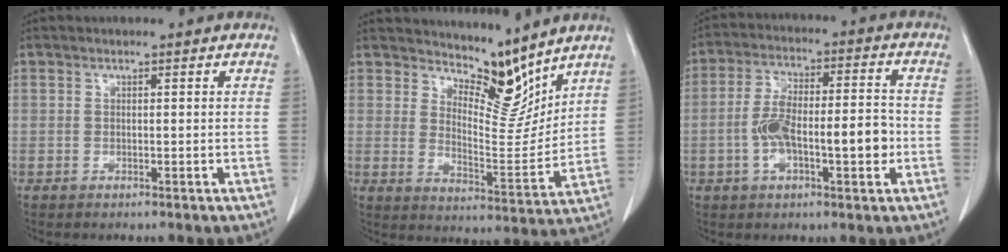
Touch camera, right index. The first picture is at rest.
{"total": 8.4, "force": [7.6, 2.0, 2.7], "torque": [-0.036, -0.022, 0.133]}
{"total": 10.9, "force": [-2.1, 3.5, 10.1], "torque": [-0.184, 0.026, -0.031]}